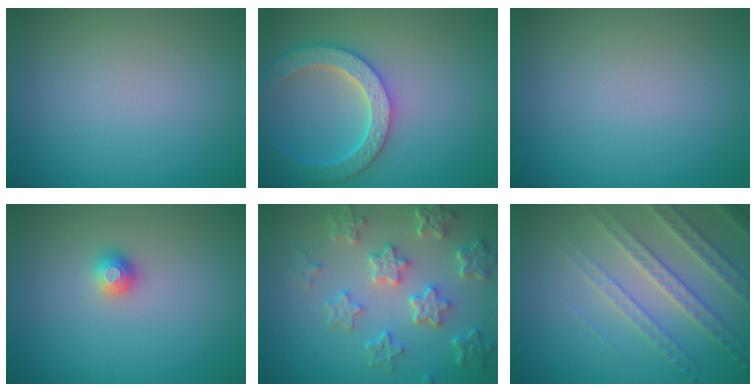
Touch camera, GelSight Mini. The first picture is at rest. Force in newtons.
{"total": 5.9, "press": 4.7, "slide": 3.5}
{"total": 0.0}
{"total": 1.1, "press": 1.1, "slide": 0.2}
{"total": 6.0, "press": 4.7, "slide": 3.9}
{"total": 4.4, "press": 3.9, "slide": 1.9}